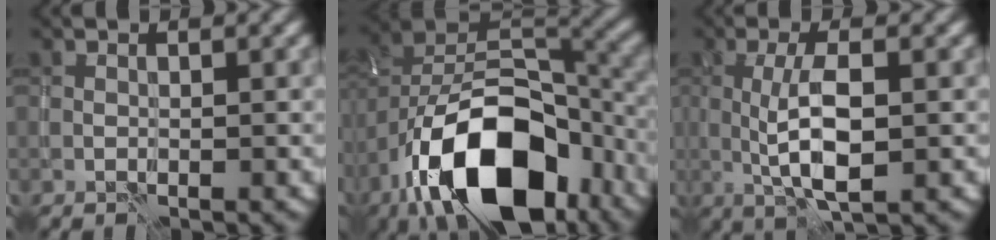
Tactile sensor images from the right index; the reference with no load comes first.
{"total": 15.5, "force": [-8.8, 7.8, 10.2], "torque": [-0.160, 0.006, -0.154]}
{"total": 5.1, "force": [-0.2, 1.5, 4.8], "torque": [-0.099, 0.000, -0.003]}